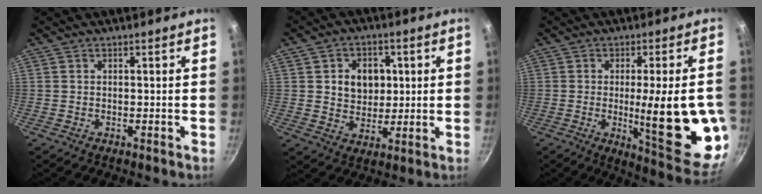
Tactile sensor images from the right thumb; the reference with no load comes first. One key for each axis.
{"total": 8.5, "fx": 1.6, "fy": 6.8, "fz": 4.8, "tx": -0.047, "ty": -0.006, "tz": 0.027}
{"total": 20.4, "fx": -2.5, "fy": 4.7, "fz": 19.7, "tx": -0.249, "ty": -0.021, "tz": -0.025}